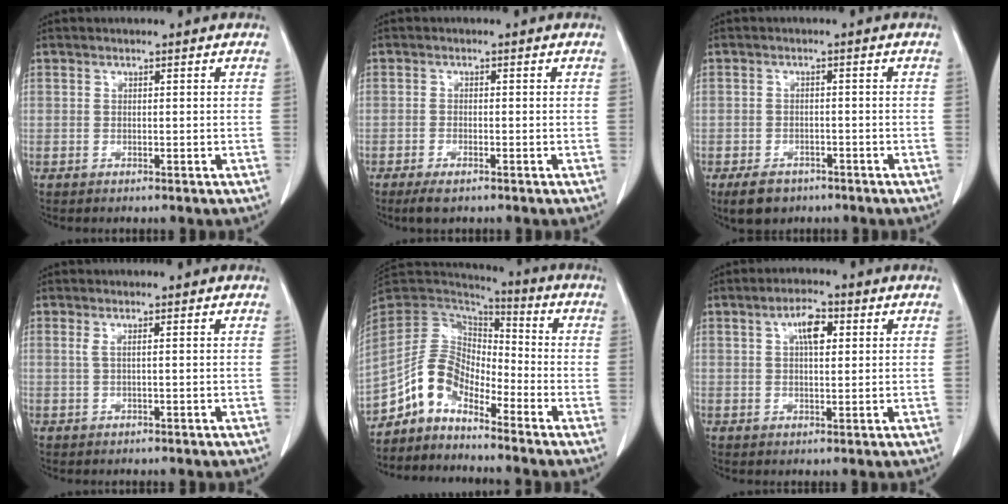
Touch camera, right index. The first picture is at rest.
{"total": 2.9, "force": [-2.0, 0.8, 1.9], "torque": [-0.039, -0.004, -0.031]}
{"total": 4.6, "force": [-3.2, 2.8, 1.8], "torque": [-0.034, 0.000, -0.046]}
{"total": 1.0, "force": [0.2, -0.1, 0.9], "torque": [-0.029, 0.006, 0.006]}
{"total": 8.6, "force": [-6.4, 4.1, 3.9], "torque": [-0.078, 0.040, -0.129]}
{"total": 4.5, "force": [1.6, 1.6, 3.9], "torque": [-0.069, 0.007, 0.025]}